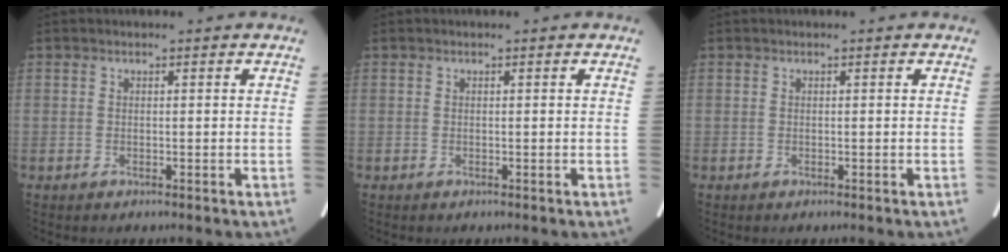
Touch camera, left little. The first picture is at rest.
{"total": 0.0}
{"total": 0.0}